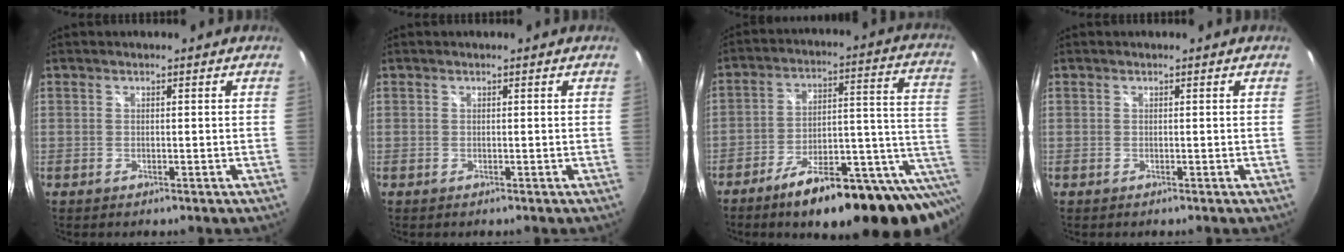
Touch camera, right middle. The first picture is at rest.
{"total": 0.0}
{"total": 22.9, "force": [-12.1, 7.0, 18.2], "torque": [-0.226, -0.002, -0.165]}
{"total": 0.0}